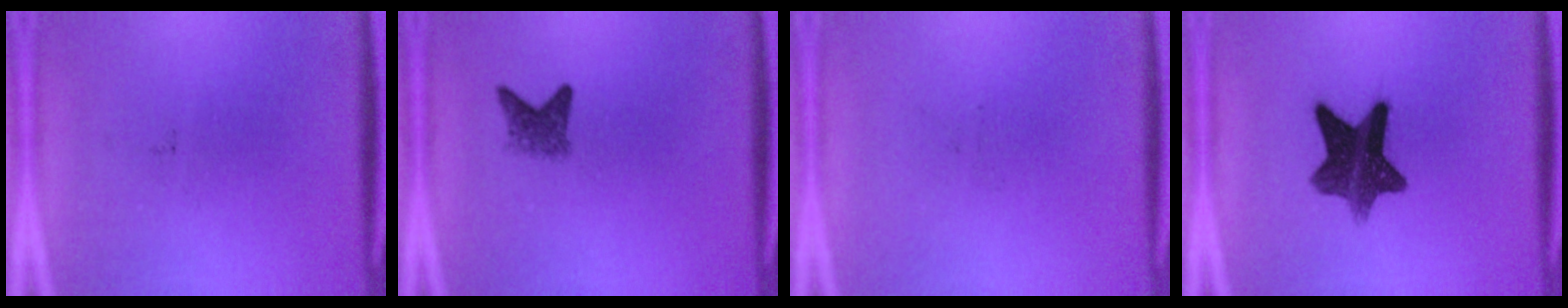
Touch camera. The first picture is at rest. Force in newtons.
{"total": 2.3}
{"total": 0.0}
{"total": 10.5}